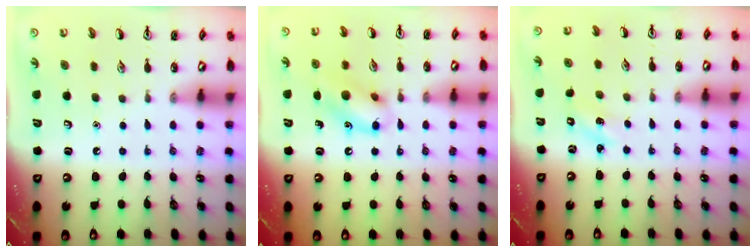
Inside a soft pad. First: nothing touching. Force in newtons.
{"total": 11.1, "press": 10.9, "slide": 1.9}
{"total": 1.2, "press": 1.1, "slide": 0.5}